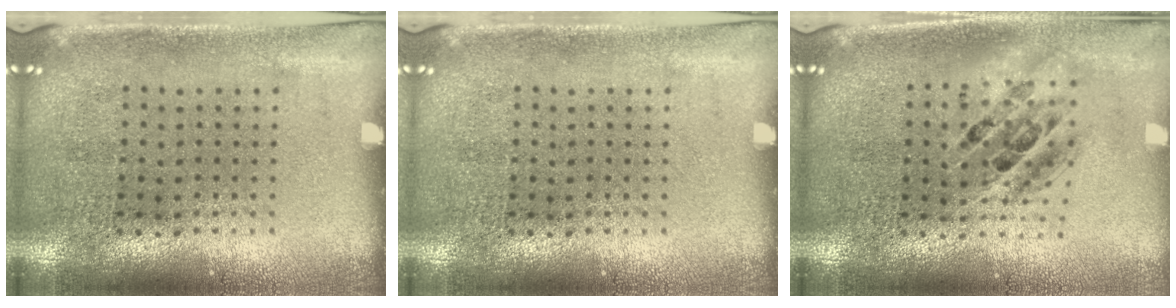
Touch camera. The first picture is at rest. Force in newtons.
{"total": 0.0}
{"total": 1.6, "press": 1.3, "slide": 0.8}